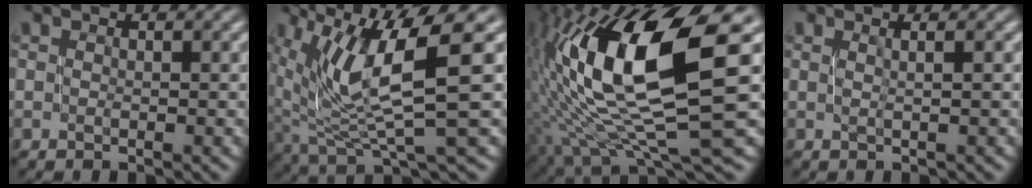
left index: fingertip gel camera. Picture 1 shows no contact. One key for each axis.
{"total": 10.1, "fx": 2.6, "fy": 2.7, "fz": 9.4, "tx": -0.175, "ty": -0.001, "tz": 0.055}
{"total": 14.1, "fx": 3.1, "fy": 4.2, "fz": 13.1, "tx": -0.263, "ty": 0.003, "tz": 0.063}
{"total": 1.2, "fx": 0.3, "fy": 0.4, "fz": 1.1, "tx": -0.015, "ty": 0.007, "tz": -0.001}